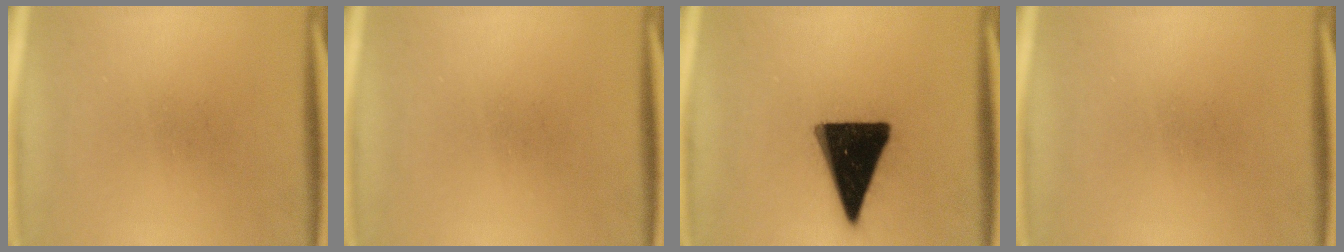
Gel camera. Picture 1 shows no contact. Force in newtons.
{"total": 0.0}
{"total": 18.4}
{"total": 0.0}